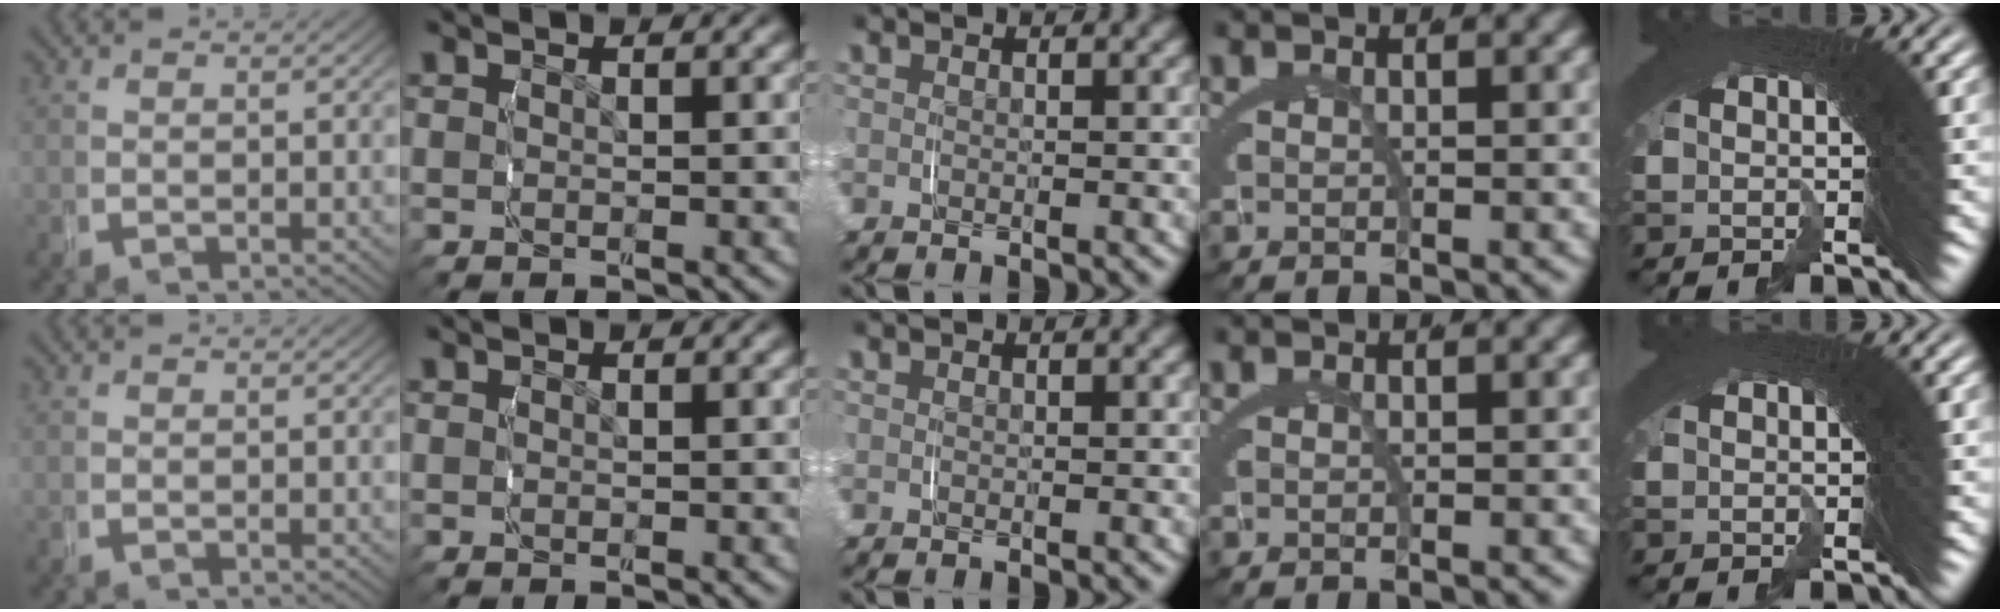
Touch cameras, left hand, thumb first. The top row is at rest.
{}